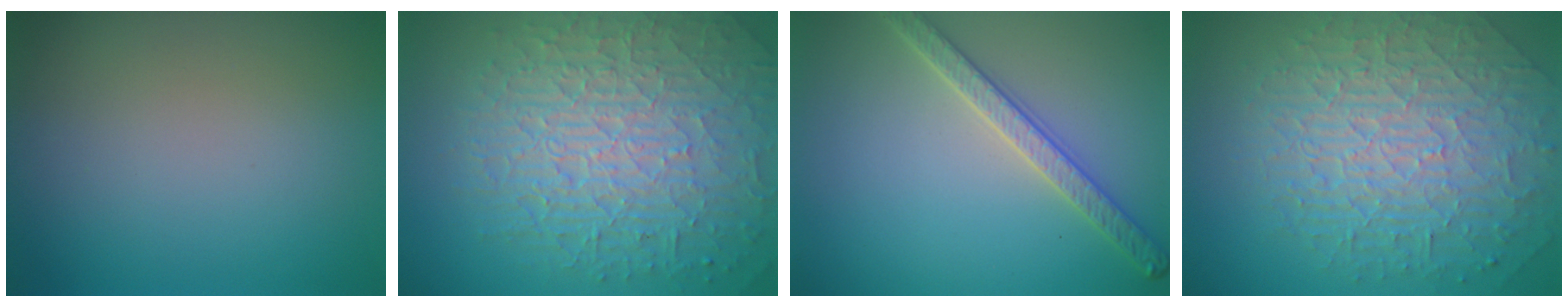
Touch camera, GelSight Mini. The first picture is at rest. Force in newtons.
{"total": 10.0, "press": 6.5, "slide": 7.6}
{"total": 3.3, "press": 3.1, "slide": 1.3}
{"total": 9.6, "press": 6.2, "slide": 7.4}